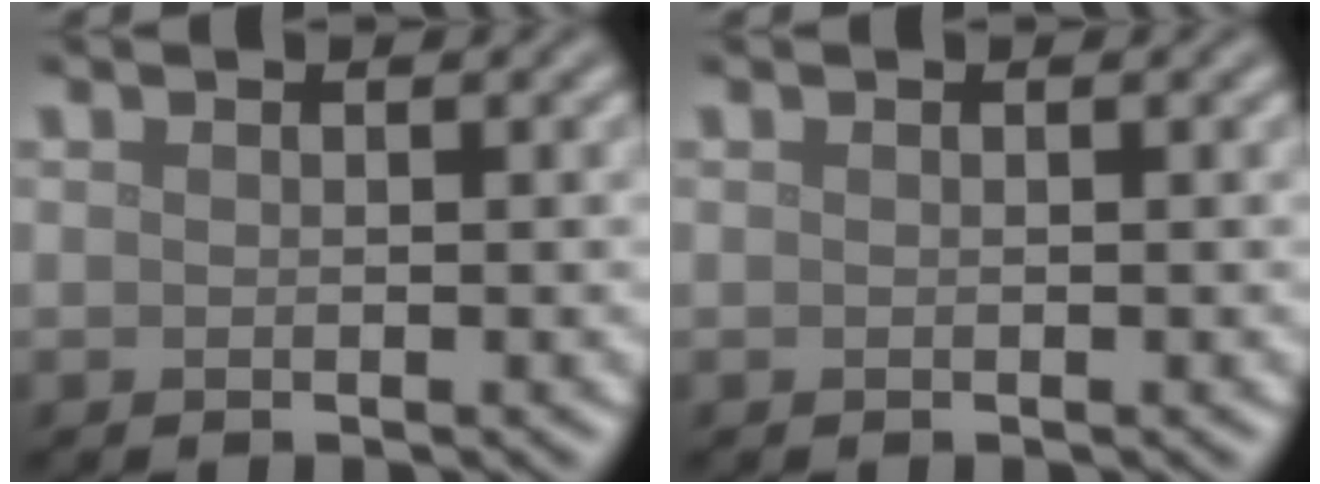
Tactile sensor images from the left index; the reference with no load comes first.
{"total": 0.0}